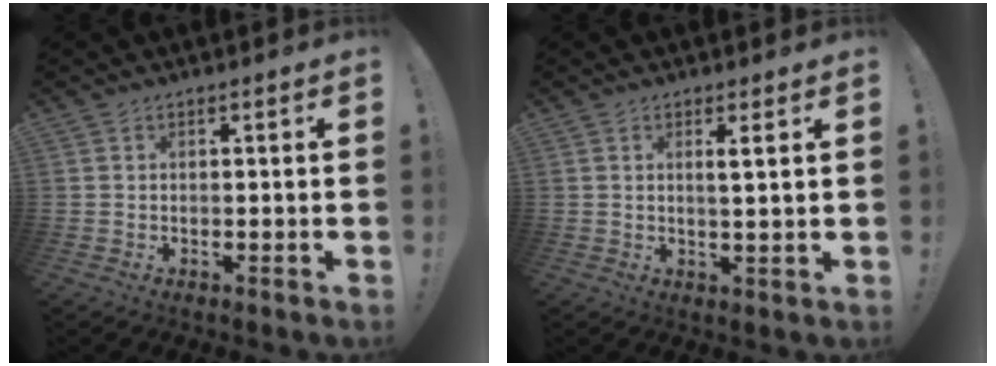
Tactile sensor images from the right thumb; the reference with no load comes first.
{"total": 3.5, "force": [1.4, -0.3, 3.2], "torque": [-0.050, -0.010, 0.018]}